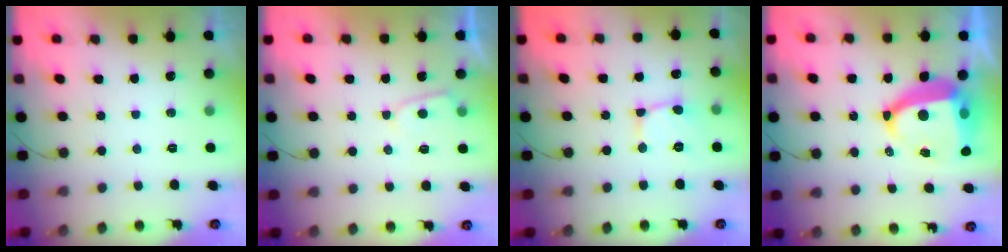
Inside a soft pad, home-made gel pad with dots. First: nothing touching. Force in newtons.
{"total": 3.1, "press": 3.1, "slide": 0.4}
{"total": 2.8, "press": 2.8, "slide": 0.3}
{"total": 12.8, "press": 12.8, "slide": 1.5}